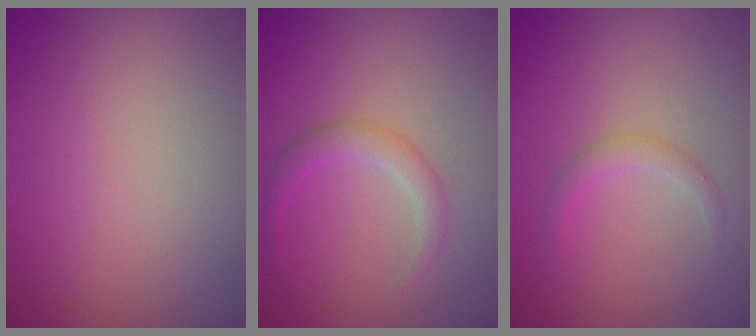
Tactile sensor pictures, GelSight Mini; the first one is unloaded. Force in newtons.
{"total": 2.0, "press": 2.0, "slide": 0.1}
{"total": 0.9, "press": 0.9, "slide": 0.0}